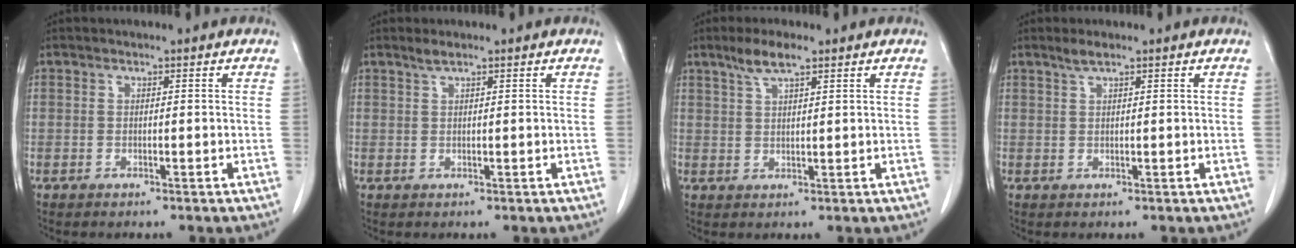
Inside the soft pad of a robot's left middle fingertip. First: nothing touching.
{"total": 1.1, "force": [0.9, -0.1, 0.6], "torque": [-0.017, 0.003, 0.021]}
{"total": 4.2, "force": [3.0, 0.6, 3.0], "torque": [-0.065, 0.006, 0.059]}
{"total": 1.5, "force": [1.2, 0.0, 1.0], "torque": [-0.023, 0.003, 0.026]}